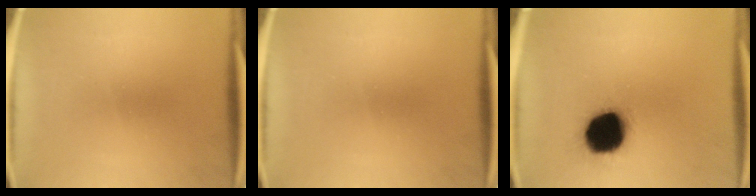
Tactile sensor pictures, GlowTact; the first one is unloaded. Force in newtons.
{"total": 0.0}
{"total": 18.9}